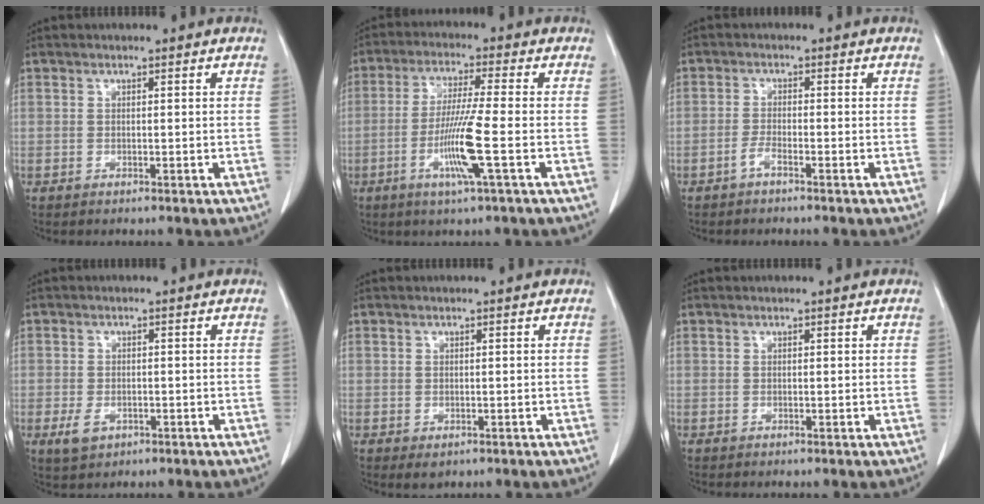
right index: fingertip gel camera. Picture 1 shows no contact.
{"total": 8.8, "force": [-2.7, -1.0, 8.3], "torque": [-0.165, -0.014, -0.055]}
{"total": 1.7, "force": [-1.3, 0.0, 1.1], "torque": [-0.025, 0.001, -0.028]}
{"total": 3.1, "force": [-1.3, 2.2, 1.8], "torque": [-0.038, -0.002, -0.013]}
{"total": 1.4, "force": [-0.5, 1.1, 0.7], "torque": [-0.006, 0.001, 0.000]}
{"total": 0.0}